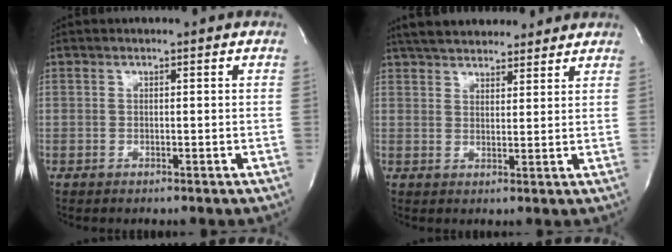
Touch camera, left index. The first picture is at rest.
{"total": 13.5, "force": [11.8, 4.3, 5.0], "torque": [-0.074, 0.036, 0.172]}